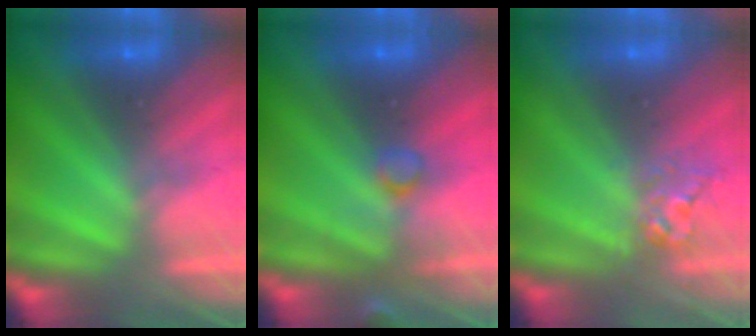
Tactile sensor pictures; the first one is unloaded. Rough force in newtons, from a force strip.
{"total": 2.9}
{"total": 2.6}